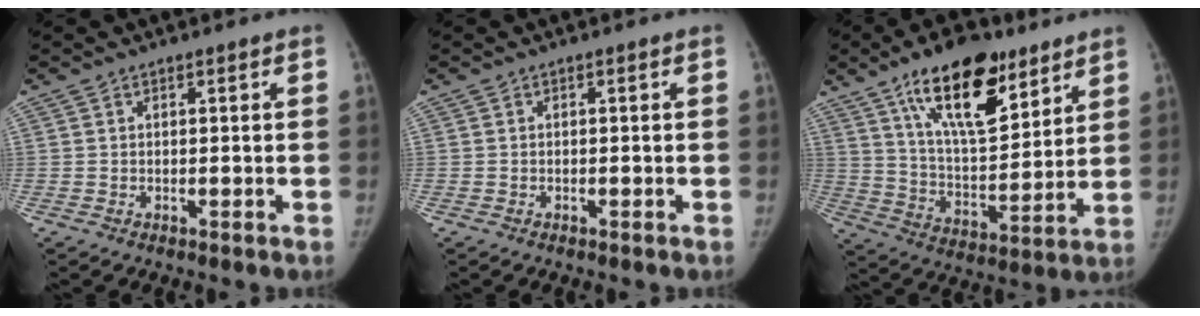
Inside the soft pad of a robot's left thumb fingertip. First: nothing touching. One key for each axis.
{"total": 0.0}
{"total": 19.7, "fx": 11.7, "fy": 8.3, "fz": 13.4, "tx": -0.182, "ty": -0.057, "tz": 0.205}